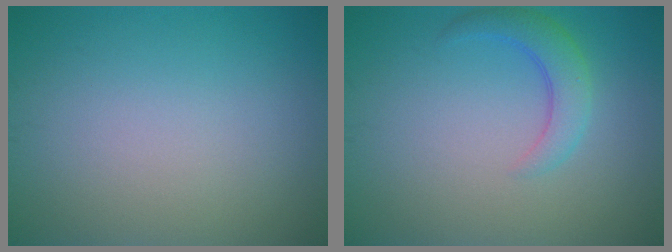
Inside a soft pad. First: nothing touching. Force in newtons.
{"total": 2.9, "press": 2.9, "slide": 0.2}